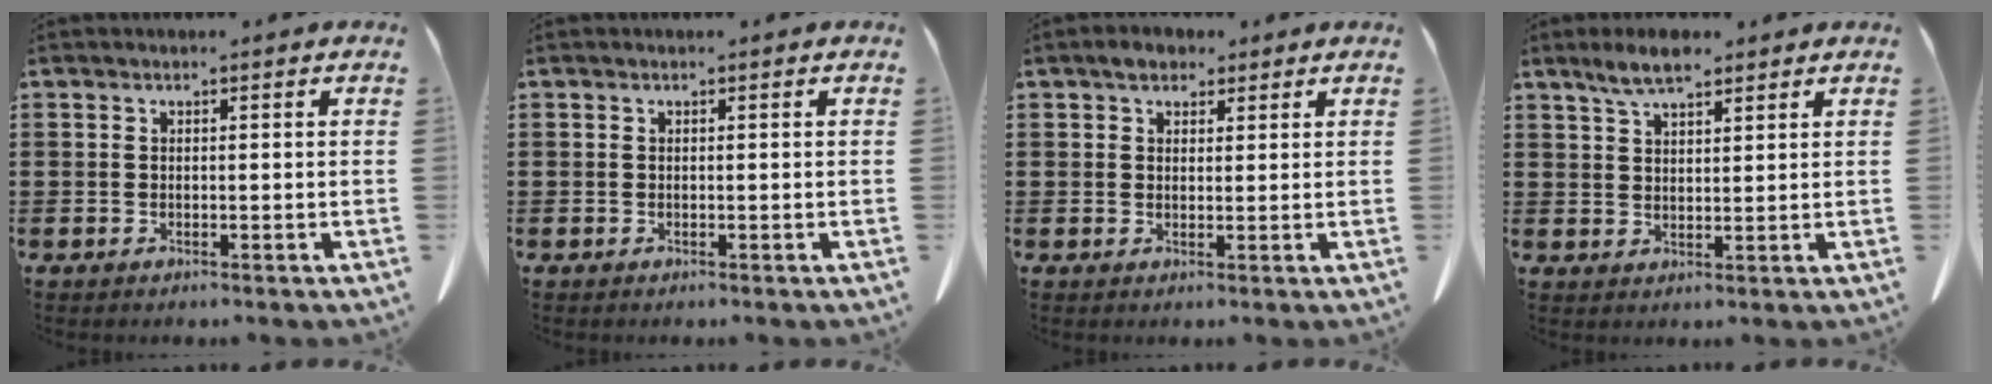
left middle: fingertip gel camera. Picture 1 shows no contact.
{"total": 0.0}
{"total": 2.6, "force": [2.0, 1.5, 0.7], "torque": [-0.006, 0.004, 0.033]}
{"total": 4.9, "force": [3.9, 1.3, 2.7], "torque": [-0.060, 0.000, 0.070]}